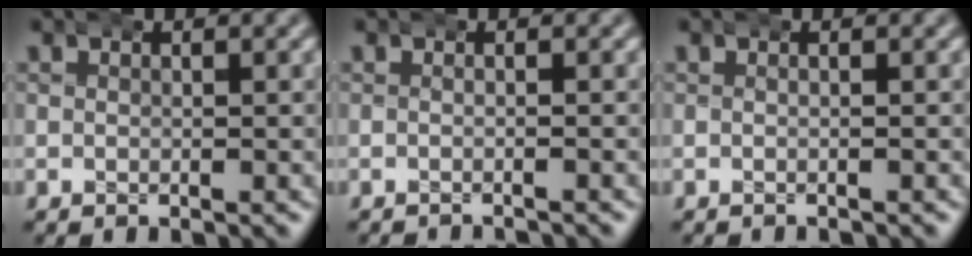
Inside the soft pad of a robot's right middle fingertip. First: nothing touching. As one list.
[{"total": 1.5, "force": [-1.5, -0.4, -0.3], "torque": [0.002, -0.004, -0.022]}, {"total": 0.8, "force": [-0.6, -0.4, -0.3], "torque": [0.000, -0.002, -0.009]}]